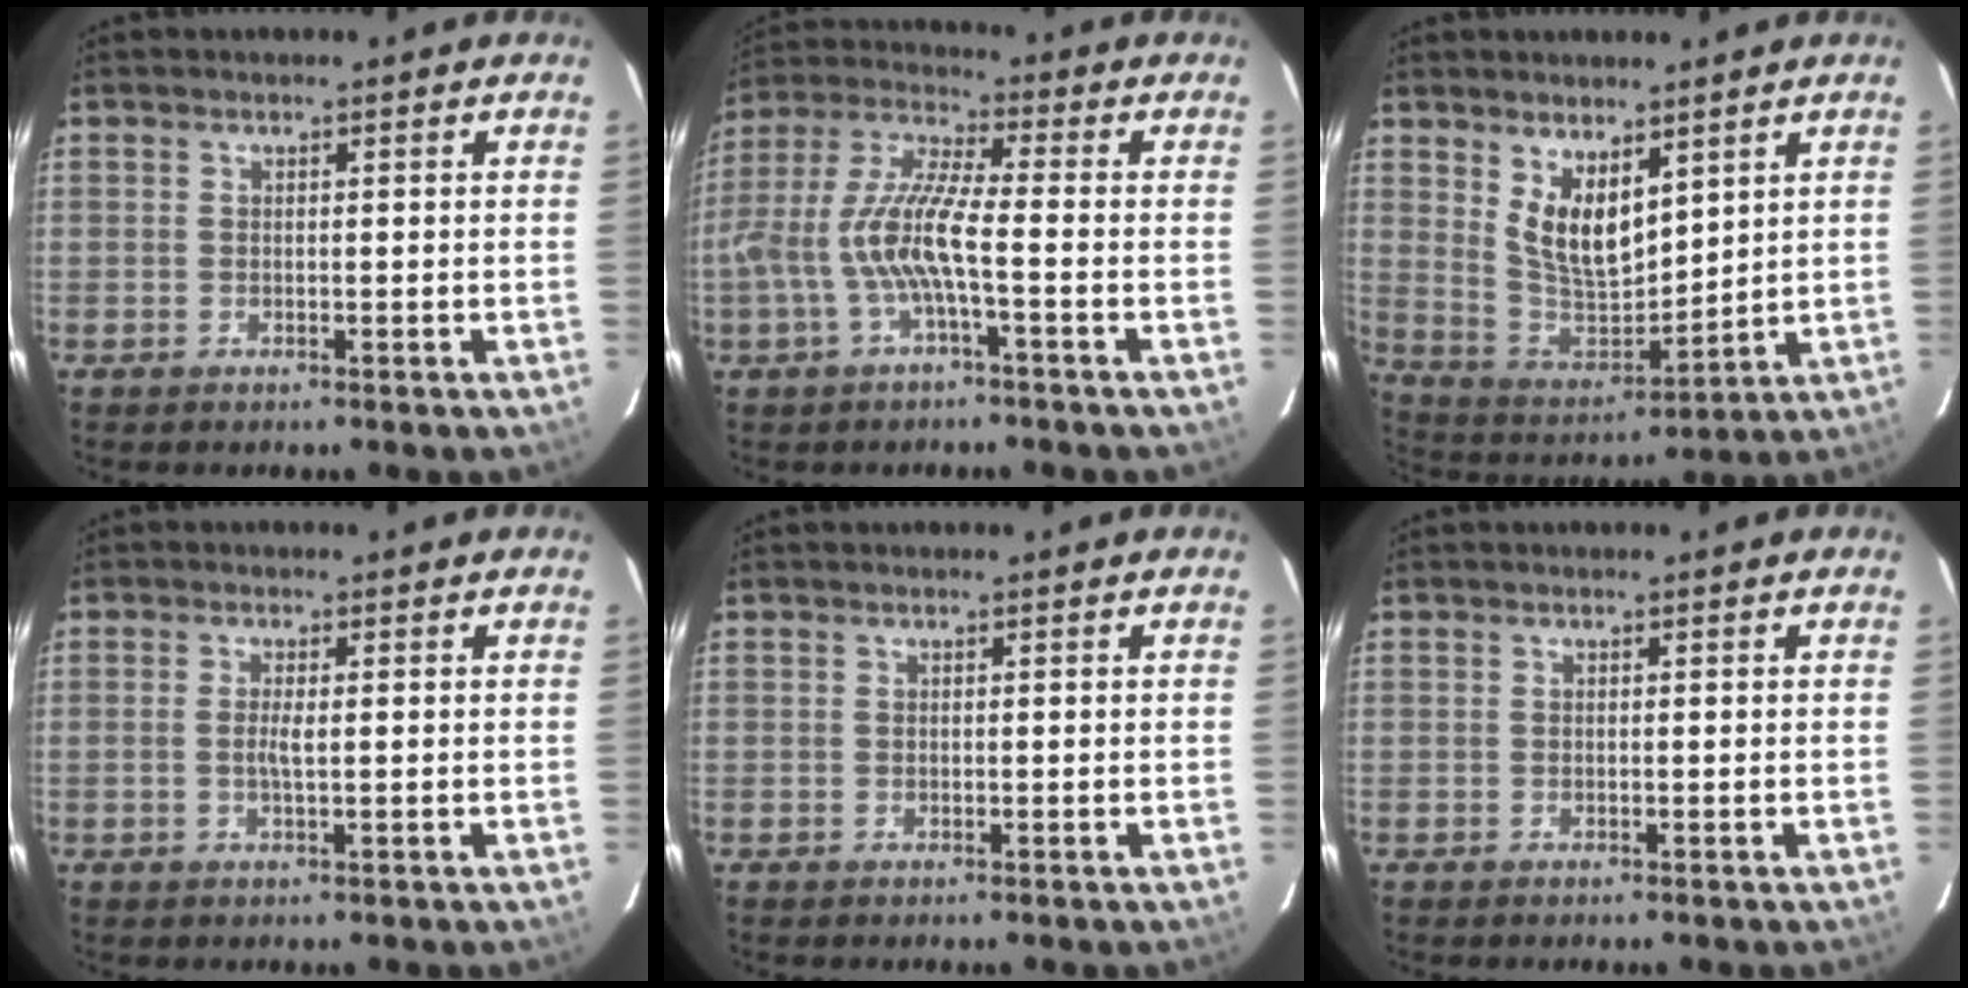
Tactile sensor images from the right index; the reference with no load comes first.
{"total": 10.4, "force": [-2.8, 1.5, 9.9], "torque": [-0.213, 0.004, -0.051]}
{"total": 10.7, "force": [5.5, 5.4, 7.5], "torque": [-0.134, -0.010, 0.122]}
{"total": 2.0, "force": [0.0, 0.2, 2.0], "torque": [-0.038, -0.002, -0.002]}
{"total": 0.0}
{"total": 0.0}